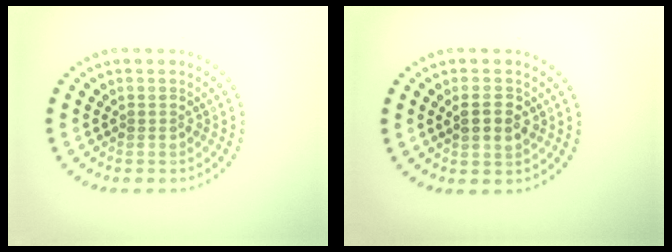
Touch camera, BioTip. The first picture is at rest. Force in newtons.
{"total": 2.6, "press": 2.6, "slide": 0.3}